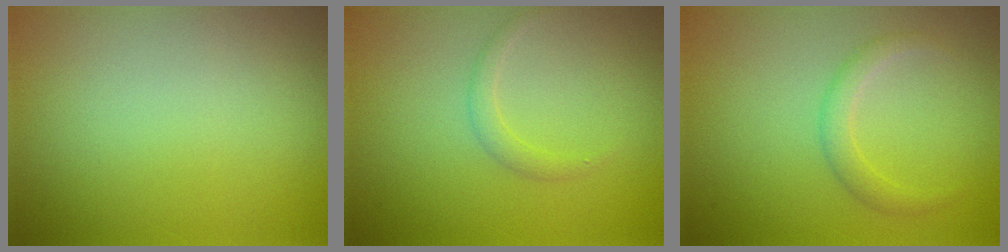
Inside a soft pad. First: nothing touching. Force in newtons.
{"total": 1.1, "press": 1.1, "slide": 0.1}
{"total": 1.6, "press": 1.6, "slide": 0.0}